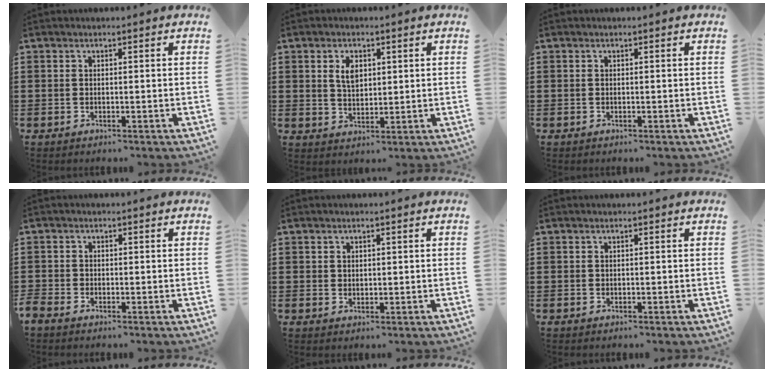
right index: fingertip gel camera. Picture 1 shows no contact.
{"total": 3.8, "force": [1.3, 2.3, 2.7], "torque": [-0.054, 0.007, 0.020]}
{"total": 0.0}
{"total": 1.0, "force": [-0.9, 0.3, 0.1], "torque": [-0.004, -0.001, -0.019]}
{"total": 1.2, "force": [0.8, 0.8, 0.2], "torque": [-0.006, 0.004, 0.015]}
{"total": 0.0}